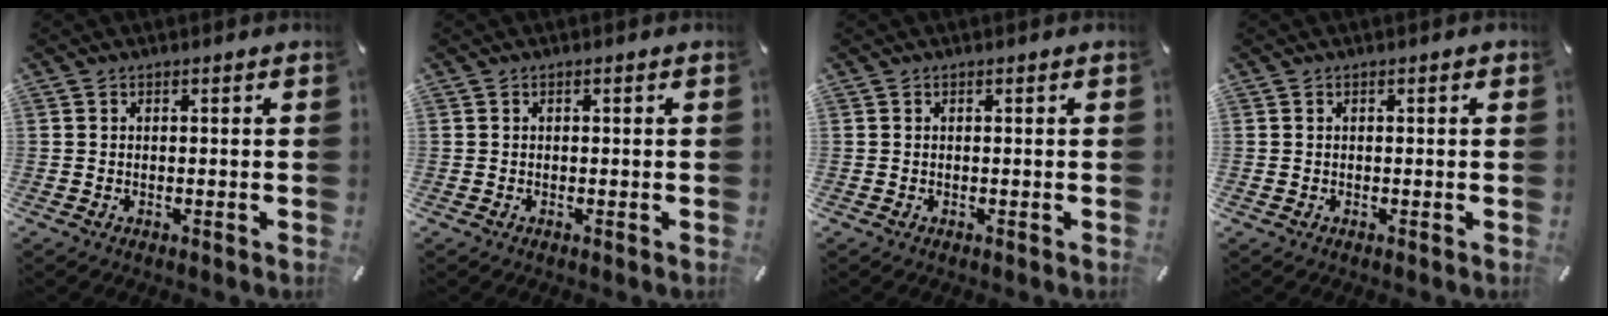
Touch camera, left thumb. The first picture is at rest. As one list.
[{"total": 0.0}, {"total": 0.0}, {"total": 0.6, "force": [0.1, 0.4, 0.4], "torque": [-0.008, 0.002, 0.001]}]